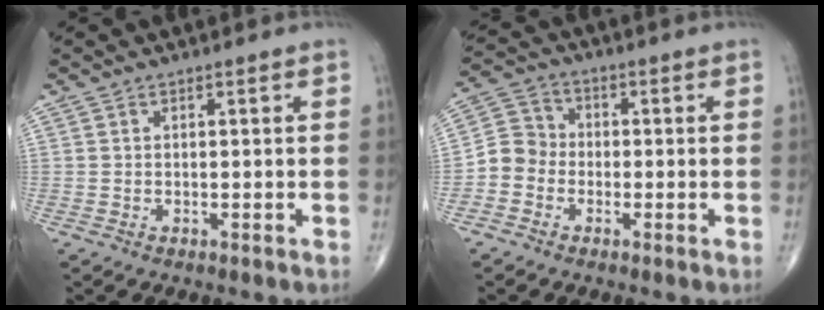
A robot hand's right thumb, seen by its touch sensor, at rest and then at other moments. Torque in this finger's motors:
{"motor_torque": [-0.02, 0.09, 0.16, -0.05, 0.04]}